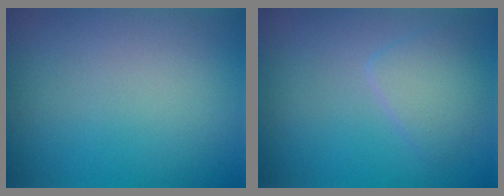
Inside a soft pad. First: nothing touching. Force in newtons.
{"total": 2.6, "press": 2.6, "slide": 0.1}